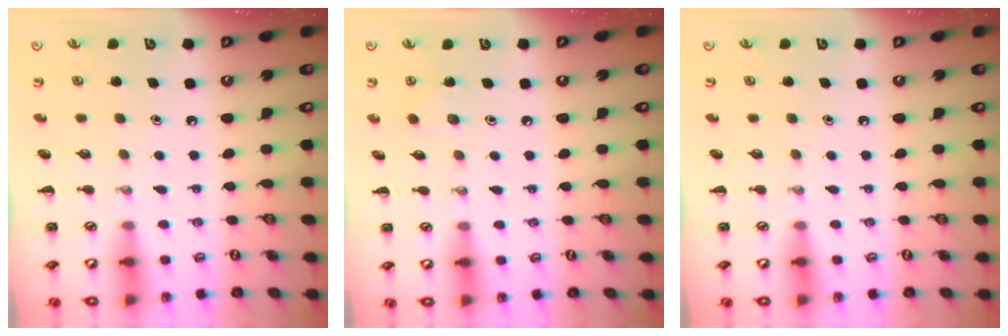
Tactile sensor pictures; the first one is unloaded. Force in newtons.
{"total": 3.0, "press": 2.9, "slide": 0.9}
{"total": 0.0}